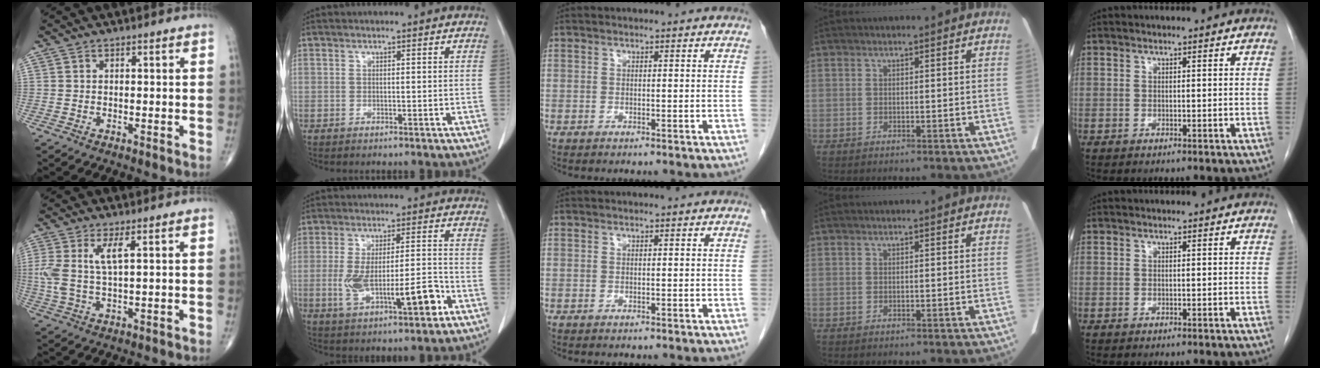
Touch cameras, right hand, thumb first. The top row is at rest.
{"thumb": {"total": 6.1, "force": [1.8, 1.7, 5.6], "torque": [-0.141, -0.005, 0.042]}, "index": {"total": 11.9, "force": [-3.5, 3.1, 10.9], "torque": [-0.196, 0.010, -0.047]}}